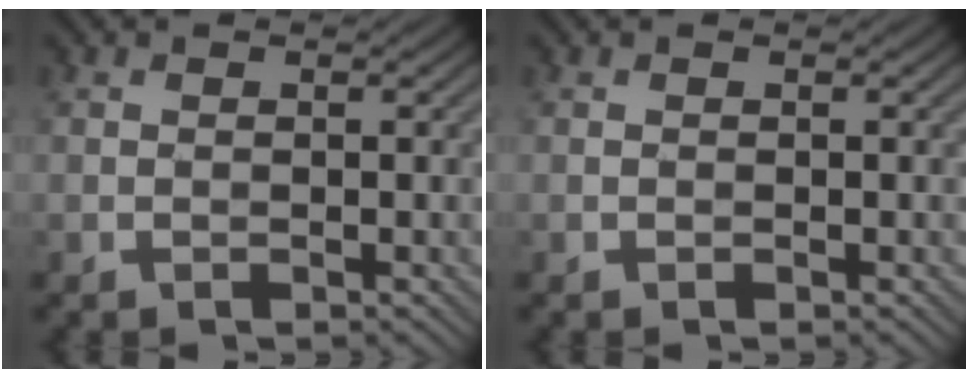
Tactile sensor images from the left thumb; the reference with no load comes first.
{"total": 0.0}